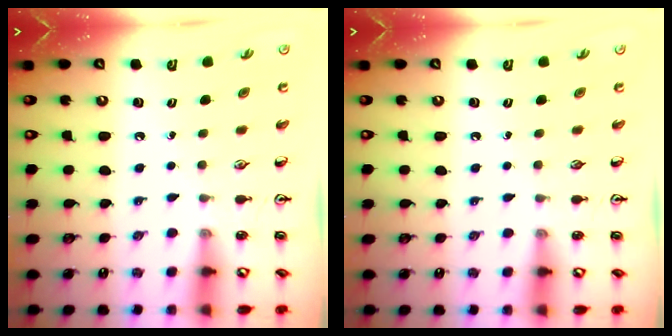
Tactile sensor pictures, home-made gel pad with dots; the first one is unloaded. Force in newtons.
{"total": 0.0}